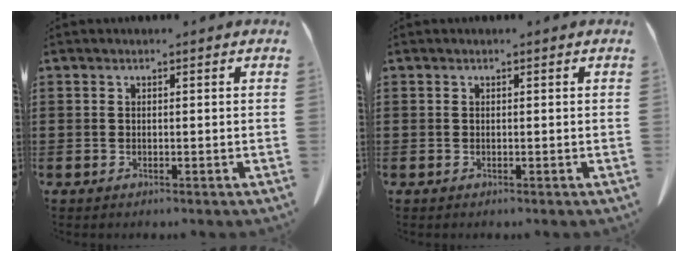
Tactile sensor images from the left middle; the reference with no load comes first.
{"total": 0.0}